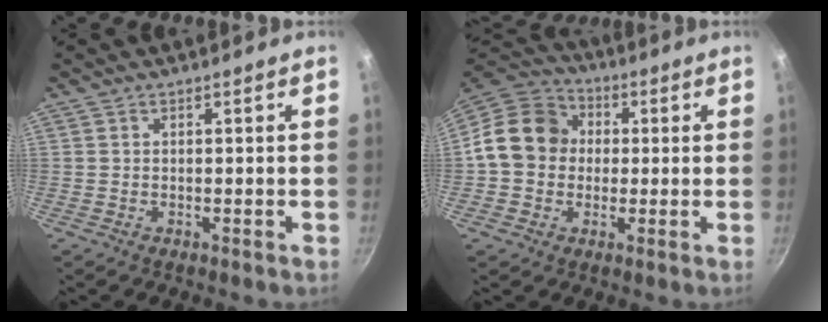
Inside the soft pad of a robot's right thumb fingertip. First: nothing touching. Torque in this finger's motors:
{"motor_torque": [0.68, 2.14, 0.95, -0.85, 0.19]}